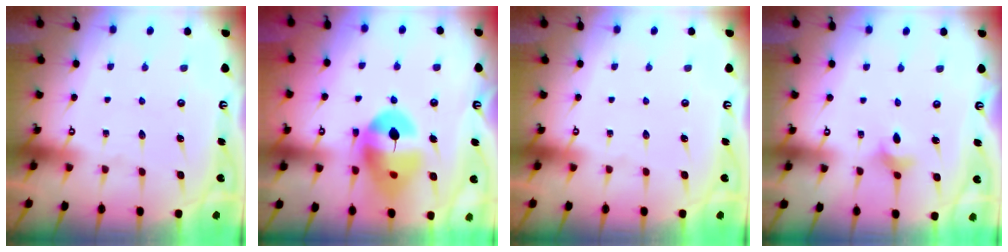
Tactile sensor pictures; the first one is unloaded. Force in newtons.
{"total": 13.0, "press": 12.9, "slide": 1.5}
{"total": 0.0}
{"total": 2.7, "press": 2.6, "slide": 0.6}